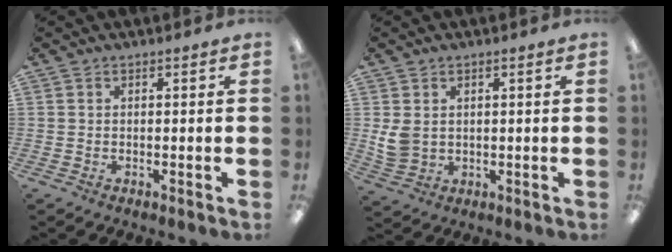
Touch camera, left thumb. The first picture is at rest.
{"total": 4.8, "force": [1.5, 3.7, 2.7], "torque": [-0.052, 0.000, 0.031]}